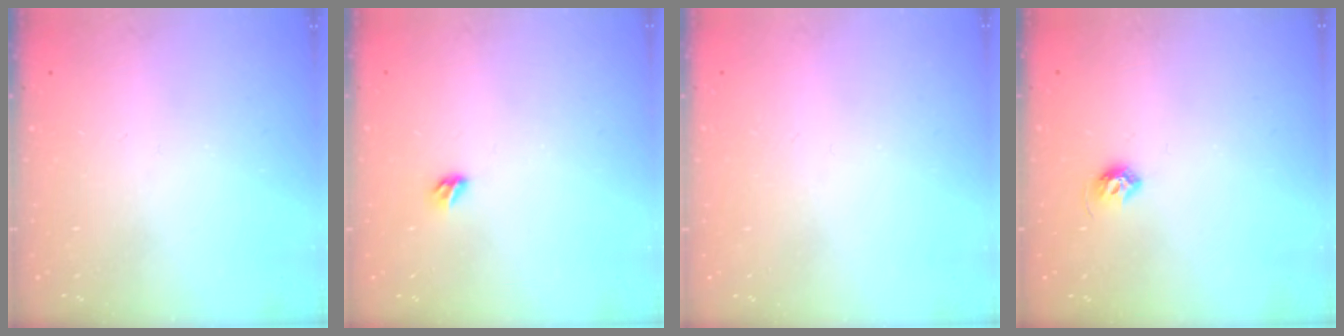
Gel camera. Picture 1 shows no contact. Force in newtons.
{"total": 3.2, "press": 3.1, "slide": 0.8}
{"total": 0.8, "press": 0.8, "slide": 0.0}
{"total": 5.6, "press": 5.5, "slide": 1.0}